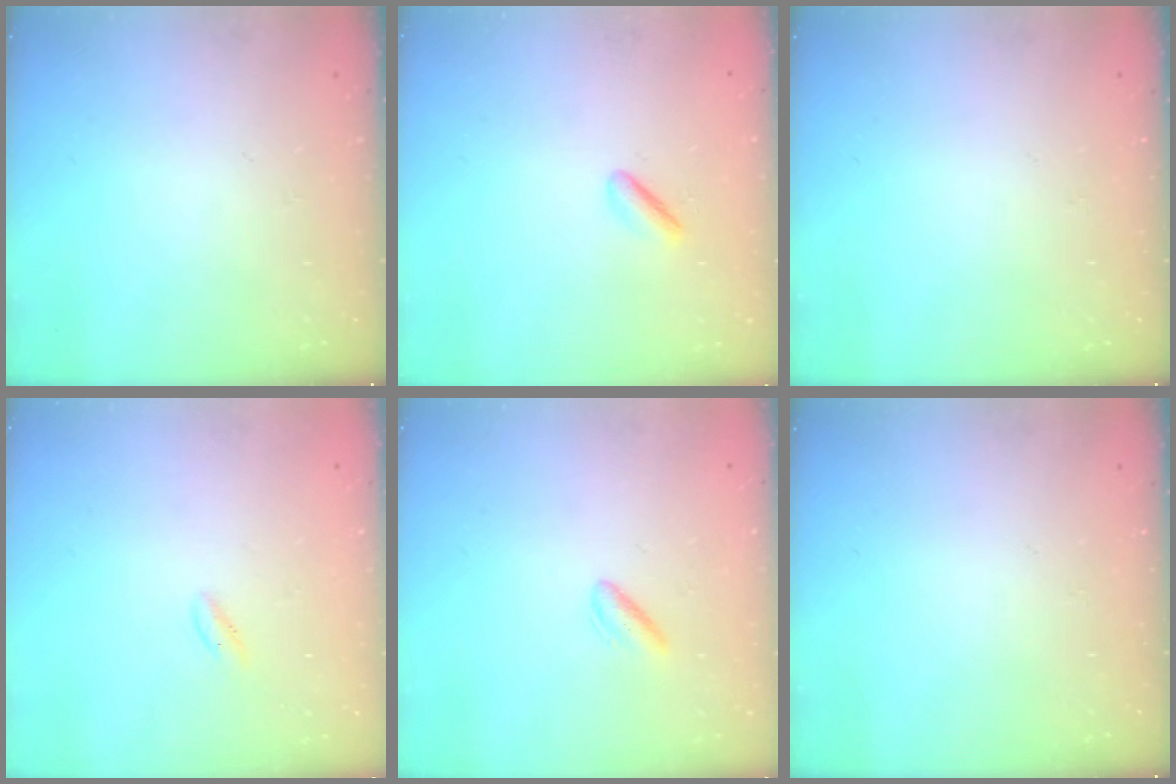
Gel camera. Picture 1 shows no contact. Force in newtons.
{"total": 2.2, "press": 1.9, "slide": 1.2}
{"total": 0.0}
{"total": 0.5, "press": 0.0, "slide": 0.5}
{"total": 2.6, "press": 2.3, "slide": 1.4}
{"total": 0.0}